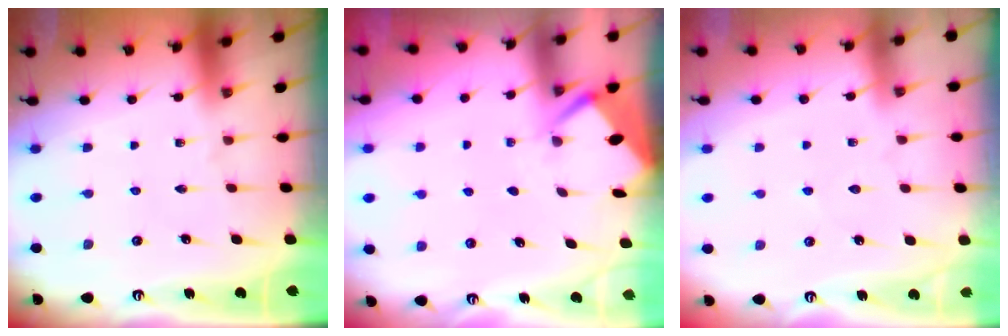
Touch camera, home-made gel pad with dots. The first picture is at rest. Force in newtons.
{"total": 2.8, "press": 2.8, "slide": 0.3}
{"total": 3.2, "press": 3.1, "slide": 0.6}